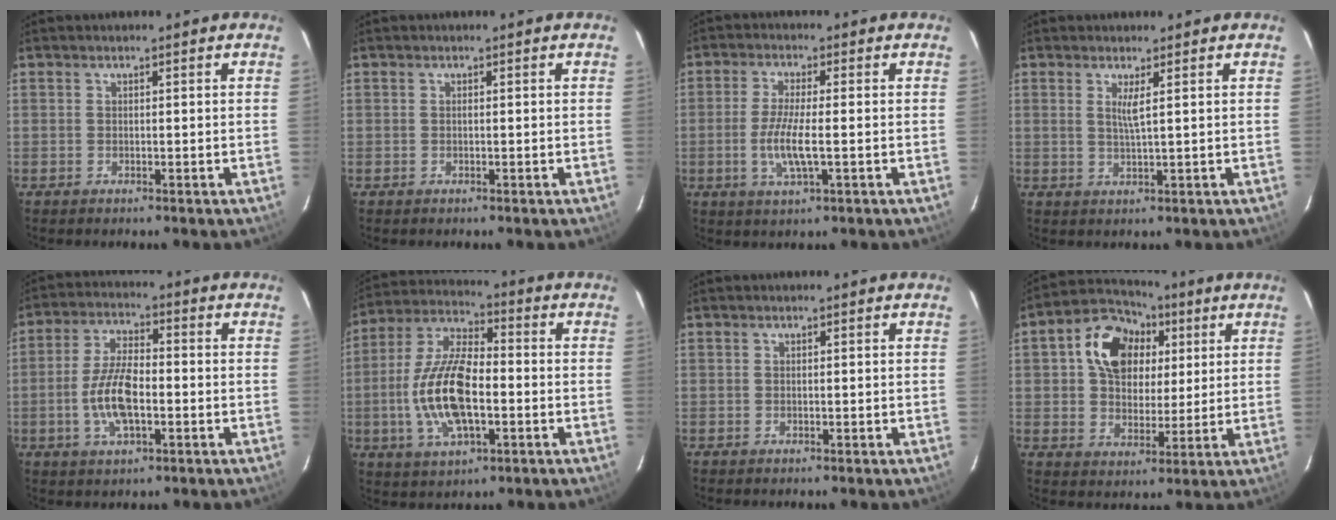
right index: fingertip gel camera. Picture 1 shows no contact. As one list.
[{"total": 0.0}, {"total": 6.8, "force": [-1.4, 1.1, 6.6], "torque": [-0.133, -0.008, -0.029]}, {"total": 2.4, "force": [0.9, -0.3, 2.1], "torque": [-0.039, -0.005, 0.016]}, {"total": 9.6, "force": [-2.3, 3.9, 8.5], "torque": [-0.174, 0.004, -0.044]}, {"total": 15.4, "force": [-3.0, 6.5, 13.6], "torque": [-0.288, 0.002, -0.057]}, {"total": 0.0}, {"total": 13.1, "force": [4.0, 9.8, 7.6], "torque": [-0.166, 0.046, 0.069]}]